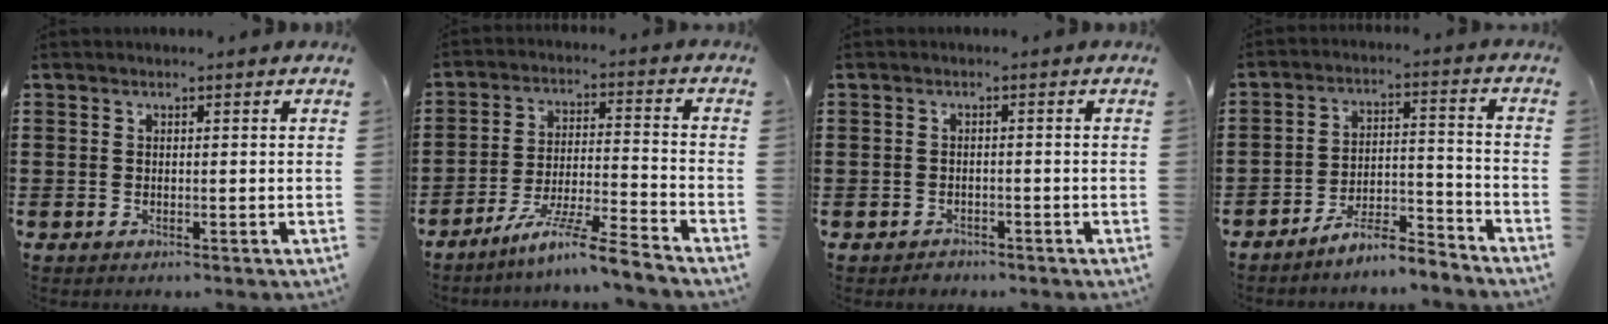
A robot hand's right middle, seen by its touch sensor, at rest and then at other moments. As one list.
[{"total": 8.9, "force": [-7.6, -0.5, 4.5], "torque": [-0.086, -0.006, -0.150]}, {"total": 1.4, "force": [-1.3, 0.6, -0.1], "torque": [-0.002, 0.000, -0.030]}, {"total": 7.0, "force": [-6.7, 0.4, 2.0], "torque": [-0.028, 0.007, -0.128]}]